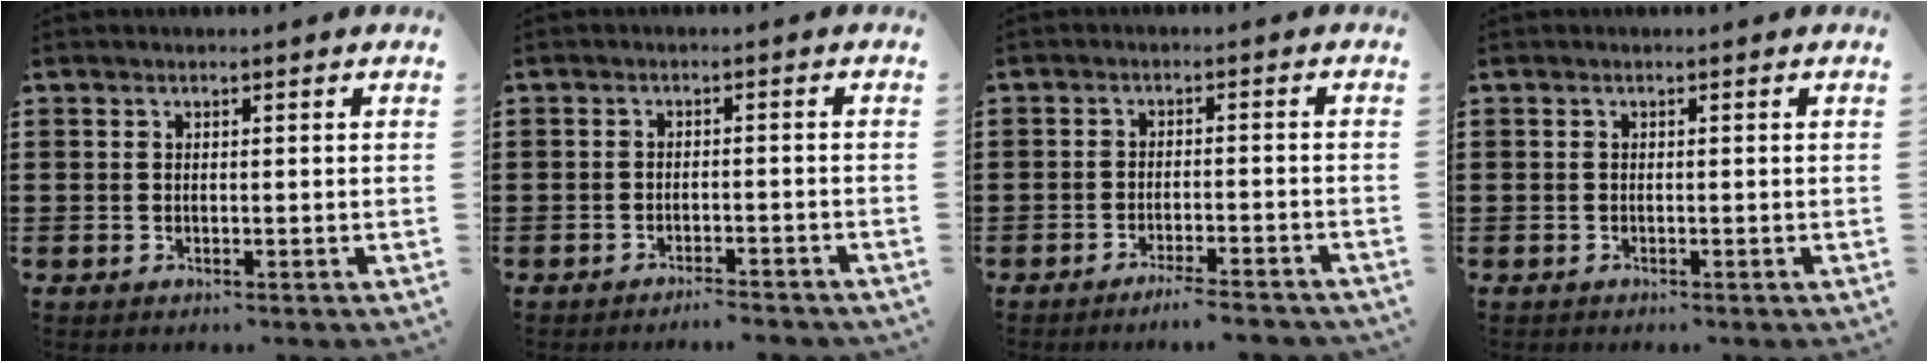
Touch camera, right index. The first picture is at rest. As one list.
[{"total": 2.2, "force": [-2.2, -0.1, 0.5], "torque": [-0.011, 0.001, -0.045]}, {"total": 3.4, "force": [-3.0, -0.2, 1.5], "torque": [-0.025, -0.002, -0.057]}, {"total": 0.0}]